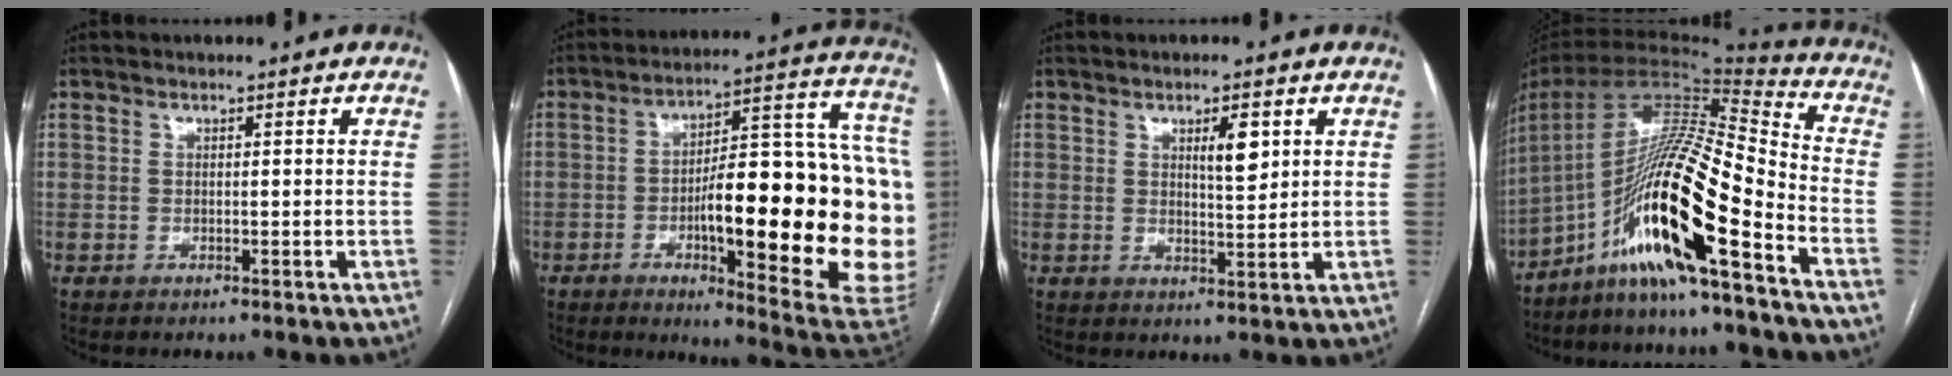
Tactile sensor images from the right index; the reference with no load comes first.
{"total": 30.9, "force": [-3.9, 6.2, 30.0], "torque": [-0.323, 0.027, -0.045]}
{"total": 4.2, "force": [1.8, 1.0, 3.7], "torque": [-0.061, -0.003, 0.031]}
{"total": 19.2, "force": [-10.5, 0.6, 16.0], "torque": [-0.317, 0.000, -0.198]}